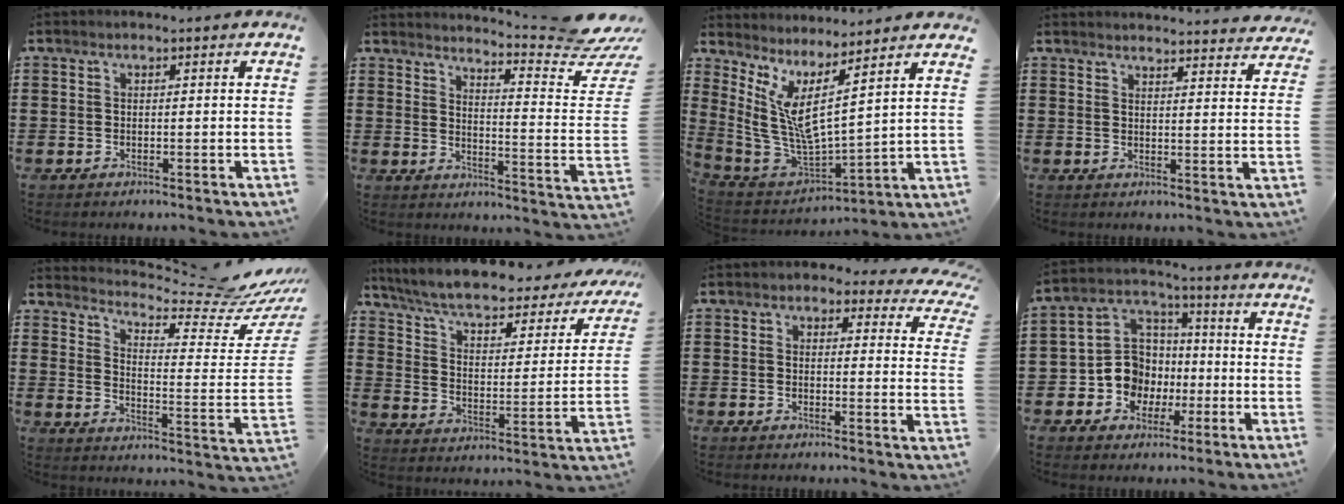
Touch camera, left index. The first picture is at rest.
{"total": 5.7, "force": [4.9, -0.9, 2.7], "torque": [-0.052, -0.056, 0.073]}
{"total": 6.8, "force": [2.2, 1.8, 6.2], "torque": [-0.163, -0.060, 0.029]}
{"total": 3.3, "force": [3.2, -0.6, 0.2], "torque": [-0.008, -0.022, 0.057]}
{"total": 6.8, "force": [6.0, 0.8, 3.0], "torque": [-0.067, -0.062, 0.098]}
{"total": 6.3, "force": [5.3, 1.1, 3.2], "torque": [-0.086, -0.039, 0.085]}
{"total": 3.0, "force": [2.3, 1.5, 1.1], "torque": [-0.027, -0.004, 0.038]}
{"total": 9.8, "force": [-1.9, 9.0, 3.4], "torque": [-0.119, 0.007, -0.034]}